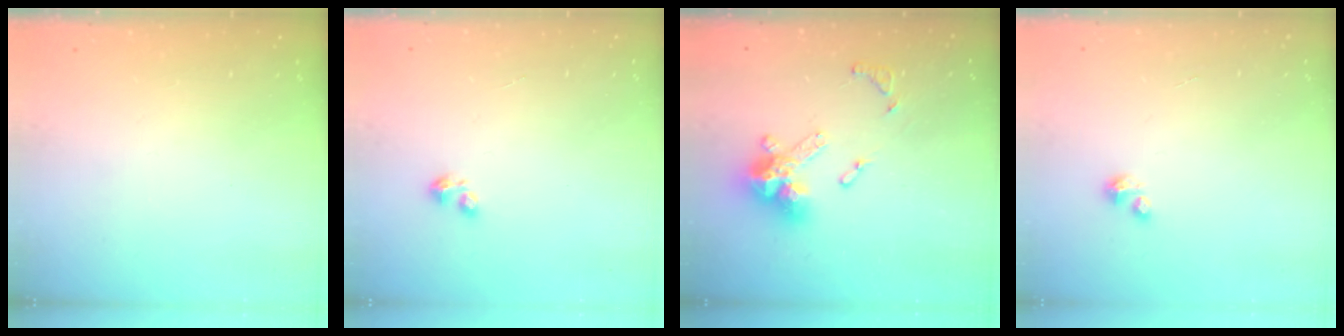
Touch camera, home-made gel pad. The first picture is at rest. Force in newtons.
{"total": 1.5, "press": 1.5, "slide": 0.3}
{"total": 14.7, "press": 14.6, "slide": 1.6}
{"total": 0.9, "press": 0.9, "slide": 0.3}